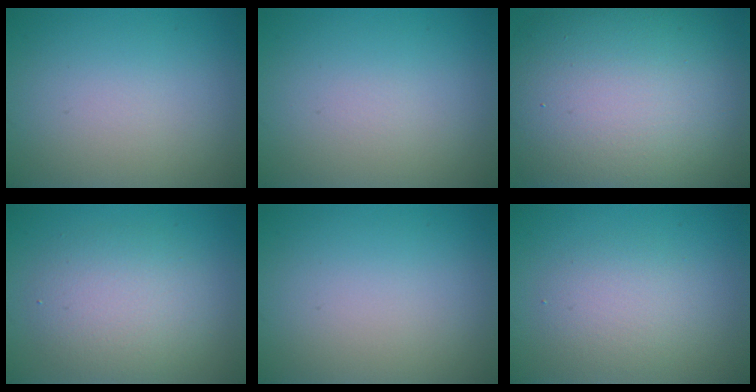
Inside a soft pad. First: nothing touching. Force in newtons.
{"total": 0.0}
{"total": 17.9, "press": 17.9, "slide": 1.1}
{"total": 4.2, "press": 4.2, "slide": 0.3}
{"total": 0.0}
{"total": 2.7, "press": 2.6, "slide": 0.3}